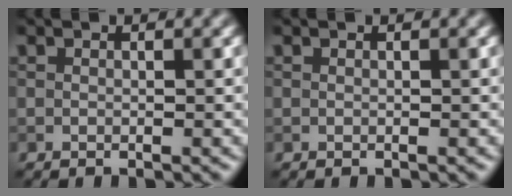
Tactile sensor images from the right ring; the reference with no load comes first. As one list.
[{"total": 0.0}]